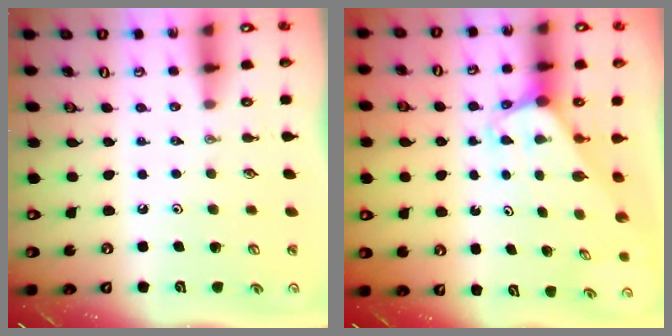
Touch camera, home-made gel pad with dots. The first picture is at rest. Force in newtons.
{"total": 1.9, "press": 1.9, "slide": 0.1}